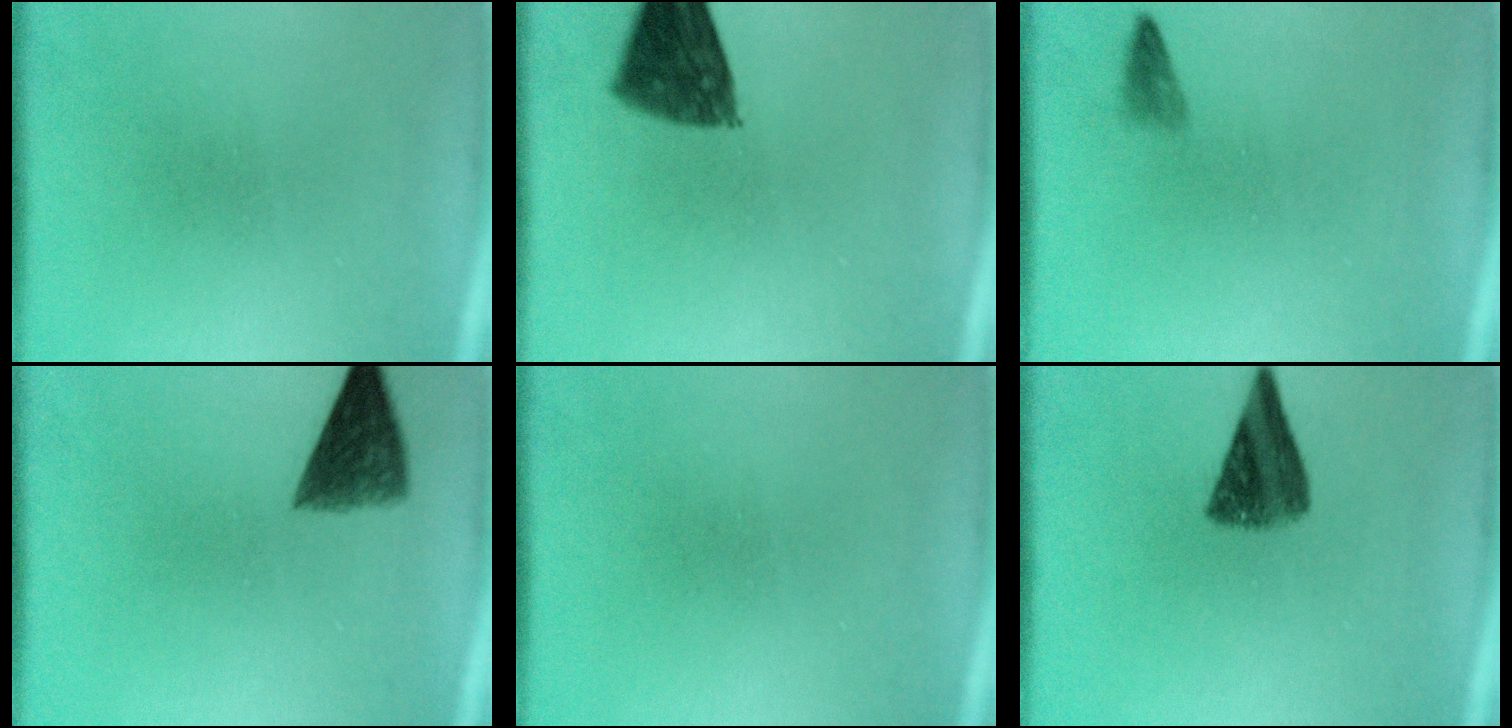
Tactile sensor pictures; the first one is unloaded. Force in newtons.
{"total": 9.4}
{"total": 1.2}
{"total": 6.3}
{"total": 0.0}
{"total": 7.3}